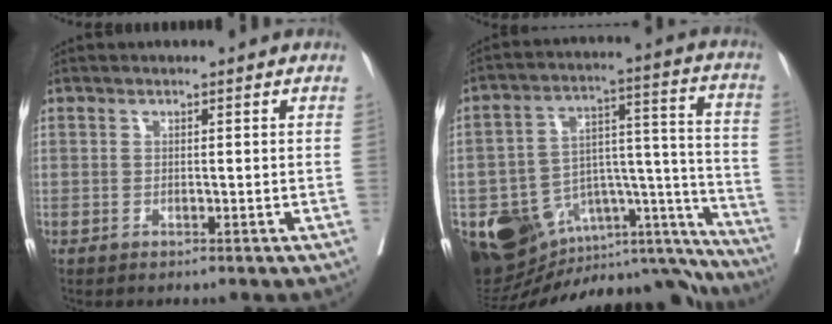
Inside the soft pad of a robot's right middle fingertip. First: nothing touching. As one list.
[{"total": 25.7, "force": [-18.2, 11.9, 13.6], "torque": [-0.170, 0.068, -0.248]}]